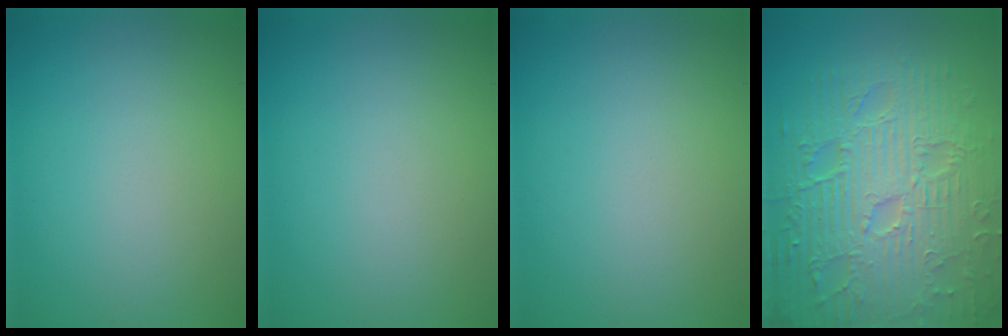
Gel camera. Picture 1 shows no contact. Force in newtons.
{"total": 0.0}
{"total": 0.0}
{"total": 11.0, "press": 7.2, "slide": 8.3}